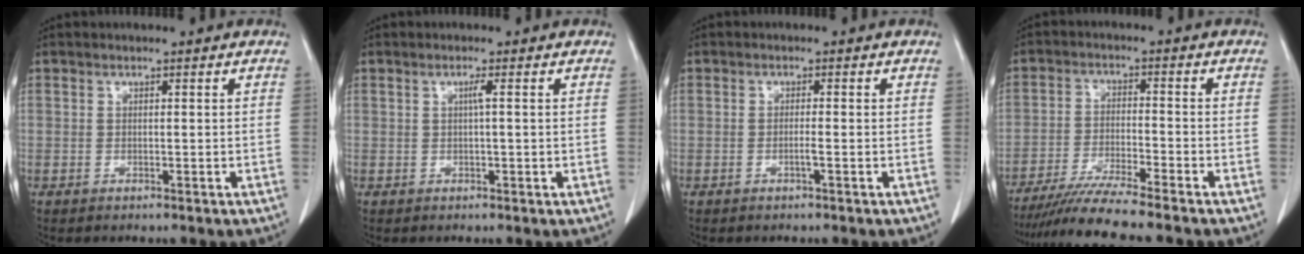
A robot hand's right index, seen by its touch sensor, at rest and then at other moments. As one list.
[{"total": 1.3, "force": [0.3, -0.2, 1.2], "torque": [-0.021, 0.002, 0.005]}, {"total": 1.1, "force": [-0.5, -0.2, 1.0], "torque": [-0.017, 0.001, -0.009]}, {"total": 8.3, "force": [-7.3, -1.6, 3.6], "torque": [-0.058, -0.025, -0.132]}]